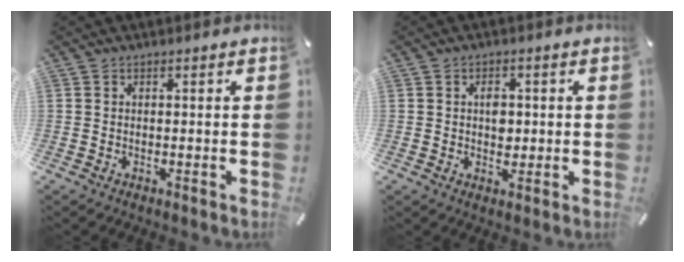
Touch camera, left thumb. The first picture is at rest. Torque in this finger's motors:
{"motor_torque": [0.36, 0.63, 0.31, -0.39, 0.00]}